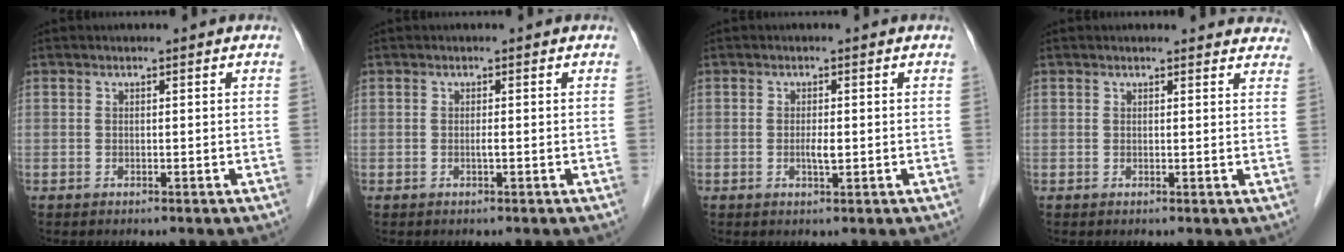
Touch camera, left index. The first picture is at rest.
{"total": 0.5, "force": [-0.1, -0.1, 0.5], "torque": [-0.009, 0.000, -0.003]}
{"total": 1.6, "force": [-0.2, 0.4, 1.6], "torque": [-0.031, -0.001, -0.002]}
{"total": 8.2, "force": [7.9, 1.9, 1.4], "torque": [0.012, -0.001, 0.059]}